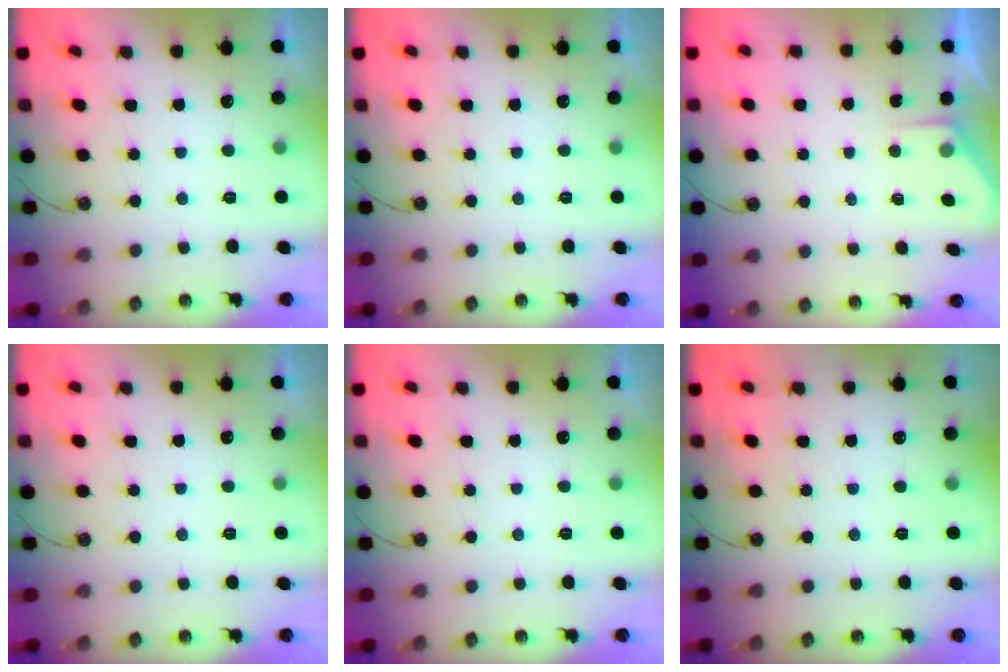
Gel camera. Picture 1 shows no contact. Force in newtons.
{"total": 0.0}
{"total": 2.2, "press": 2.2, "slide": 0.3}
{"total": 0.0}
{"total": 0.0}
{"total": 0.0}